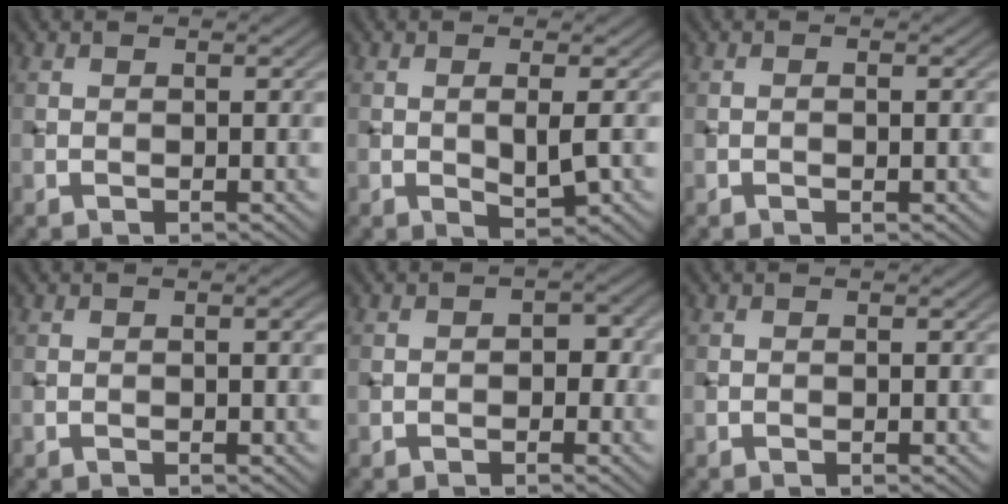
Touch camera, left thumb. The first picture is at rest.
{"total": 3.1, "force": [-0.2, 1.0, 3.0], "torque": [-0.059, -0.003, -0.001]}
{"total": 0.9, "force": [-0.3, 0.3, 0.8], "torque": [-0.015, 0.000, -0.006]}
{"total": 1.1, "force": [0.0, 0.2, 1.1], "torque": [-0.018, -0.001, 0.000]}
{"total": 2.0, "force": [-0.5, 1.3, 1.4], "torque": [-0.021, -0.003, -0.012]}
{"total": 0.0}